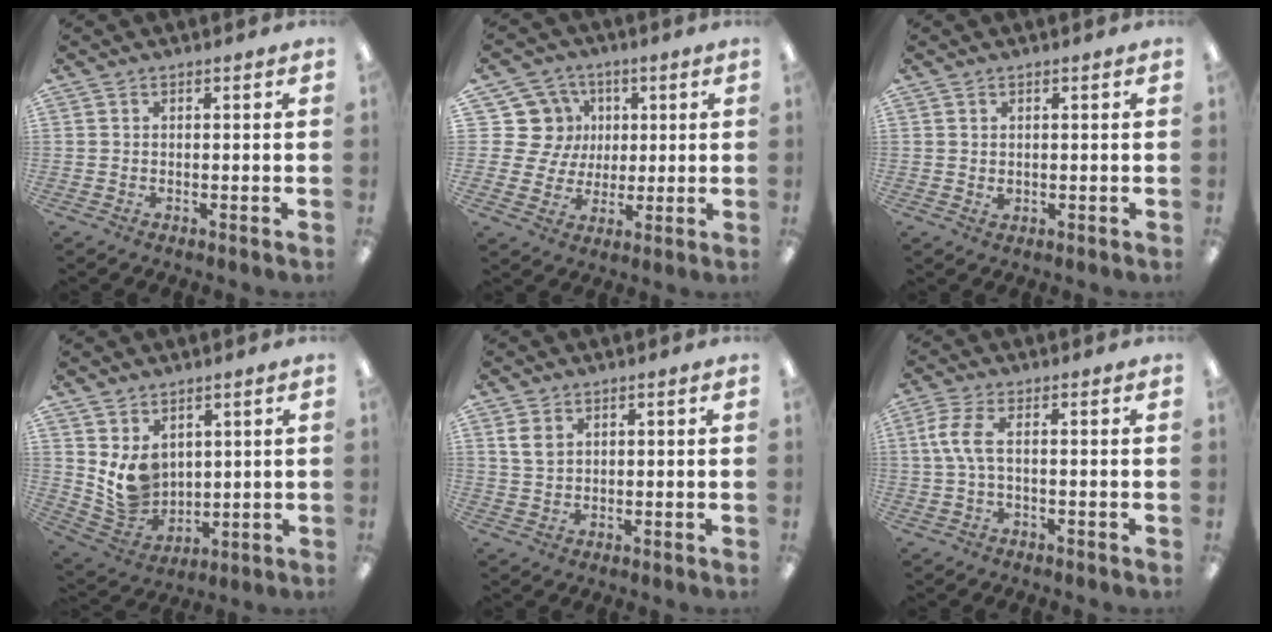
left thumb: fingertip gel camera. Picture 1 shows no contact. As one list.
[{"total": 13.3, "force": [3.2, 12.4, 3.6], "torque": [-0.062, -0.006, 0.068]}, {"total": 1.1, "force": [0.6, 0.7, 0.6], "torque": [-0.005, -0.001, 0.010]}, {"total": 9.3, "force": [4.0, 7.1, 4.4], "torque": [-0.092, -0.025, 0.085]}, {"total": 3.6, "force": [1.7, 2.5, 2.0], "torque": [-0.037, 0.001, 0.029]}, {"total": 6.3, "force": [0.2, 2.3, 5.9], "torque": [-0.129, 0.002, 0.001]}]